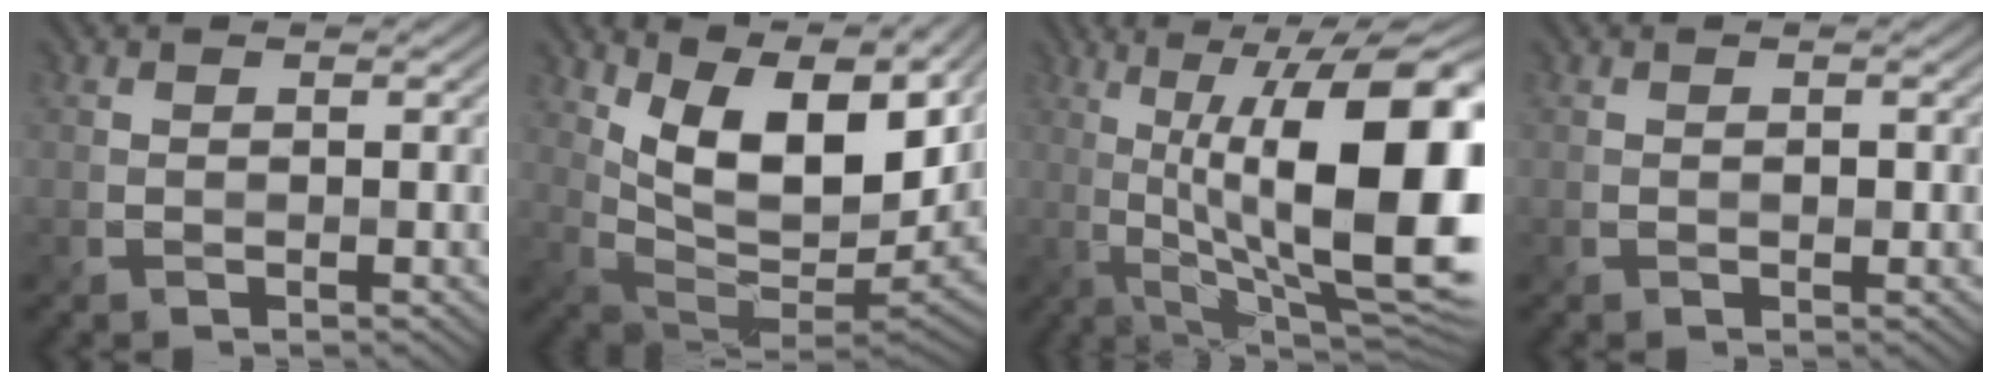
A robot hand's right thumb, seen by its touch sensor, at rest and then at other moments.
{"total": 13.8, "force": [7.4, 6.3, 9.8], "torque": [-0.199, 0.009, 0.137]}
{"total": 17.8, "force": [1.6, 5.3, 16.9], "torque": [-0.253, 0.019, 0.035]}
{"total": 0.5, "force": [-0.1, 0.4, 0.4], "torque": [-0.007, -0.003, -0.002]}